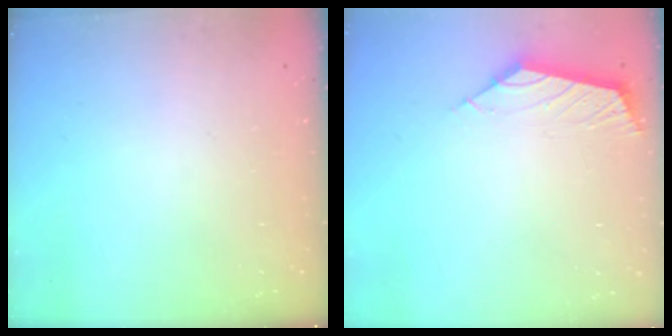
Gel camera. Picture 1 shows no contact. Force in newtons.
{"total": 2.8, "press": 2.7, "slide": 0.7}